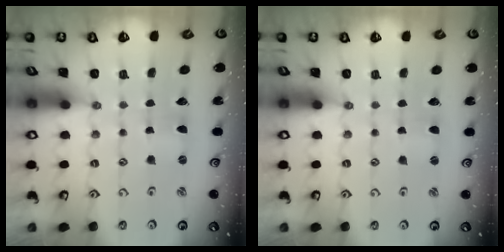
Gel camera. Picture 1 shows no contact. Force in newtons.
{"total": 1.2, "press": 1.2, "slide": 0.3}